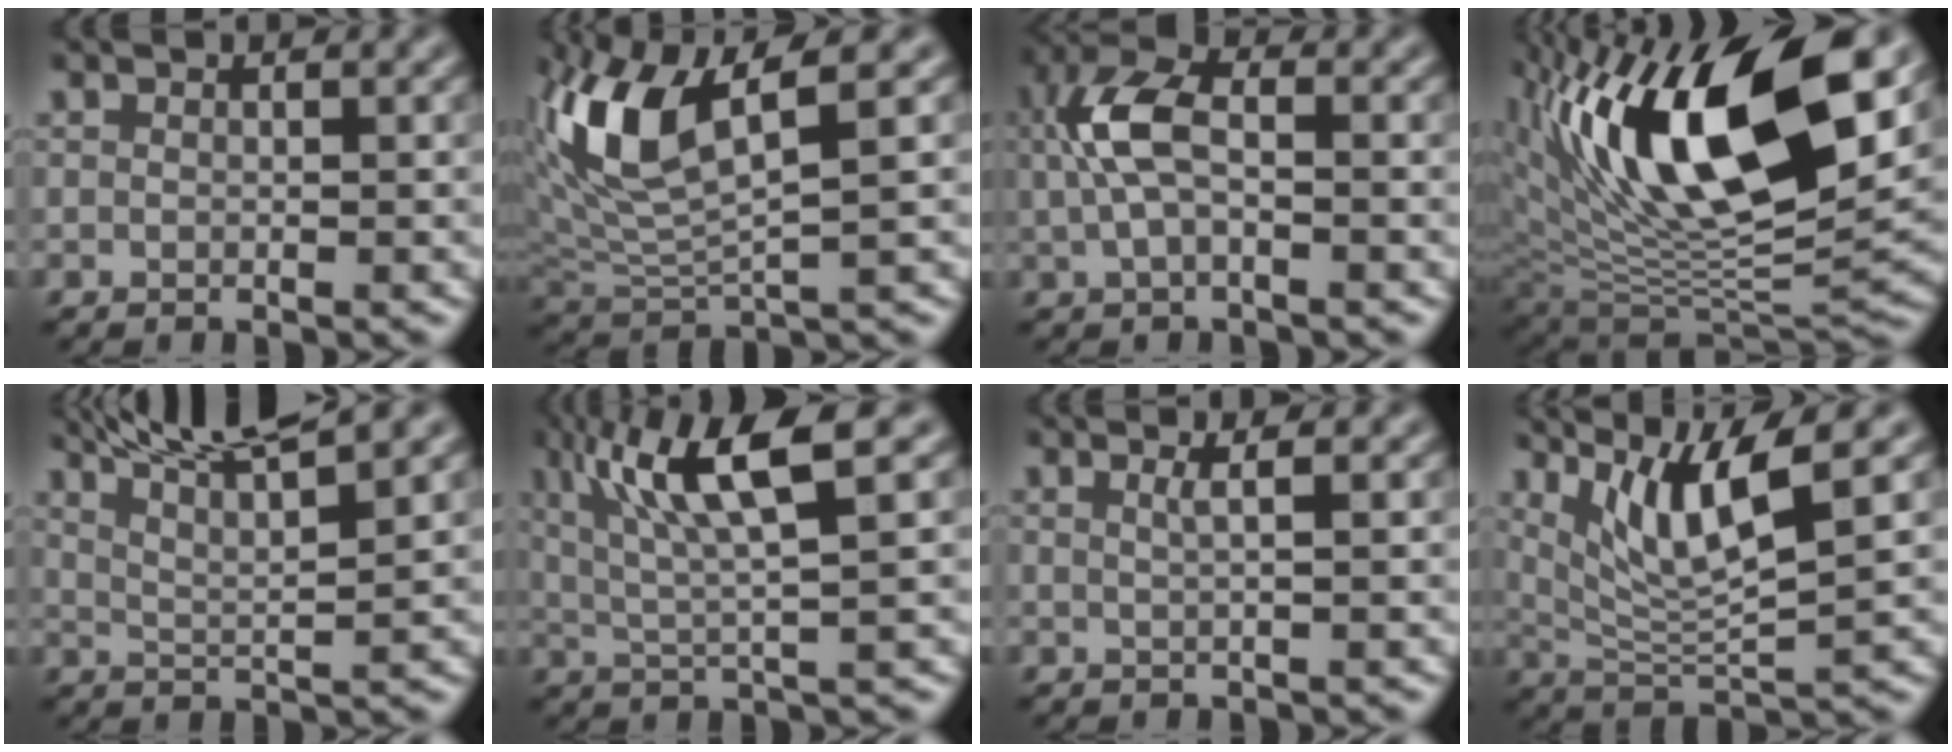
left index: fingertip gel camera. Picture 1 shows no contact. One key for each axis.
{"total": 8.2, "fx": 3.4, "fy": 2.9, "fz": 6.8, "tx": -0.155, "ty": 0.002, "tz": 0.066}
{"total": 5.0, "fx": 0.4, "fy": 2.5, "fz": 4.3, "tx": -0.100, "ty": 0.014, "tz": 0.003}
{"total": 15.8, "fx": 6.5, "fy": 6.6, "fz": 12.8, "tx": -0.215, "ty": 0.007, "tz": 0.113}
{"total": 8.0, "fx": 6.3, "fy": 1.3, "fz": 4.8, "tx": -0.065, "ty": 0.025, "tz": 0.072}
{"total": 7.9, "fx": 3.0, "fy": 1.3, "fz": 7.1, "tx": -0.129, "ty": 0.013, "tz": 0.055}
{"total": 1.5, "fx": 0.5, "fy": 0.4, "fz": 1.3, "tx": -0.017, "ty": 0.000, "tz": 0.002}
{"total": 6.9, "fx": 3.2, "fy": 1.3, "fz": 5.9, "tx": -0.105, "ty": -0.004, "tz": 0.064}